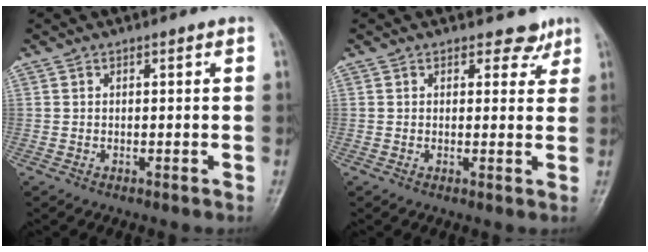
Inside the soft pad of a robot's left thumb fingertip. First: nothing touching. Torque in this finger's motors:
{"motor_torque": [-0.39, -0.16, -0.23, 0.00, 0.06]}